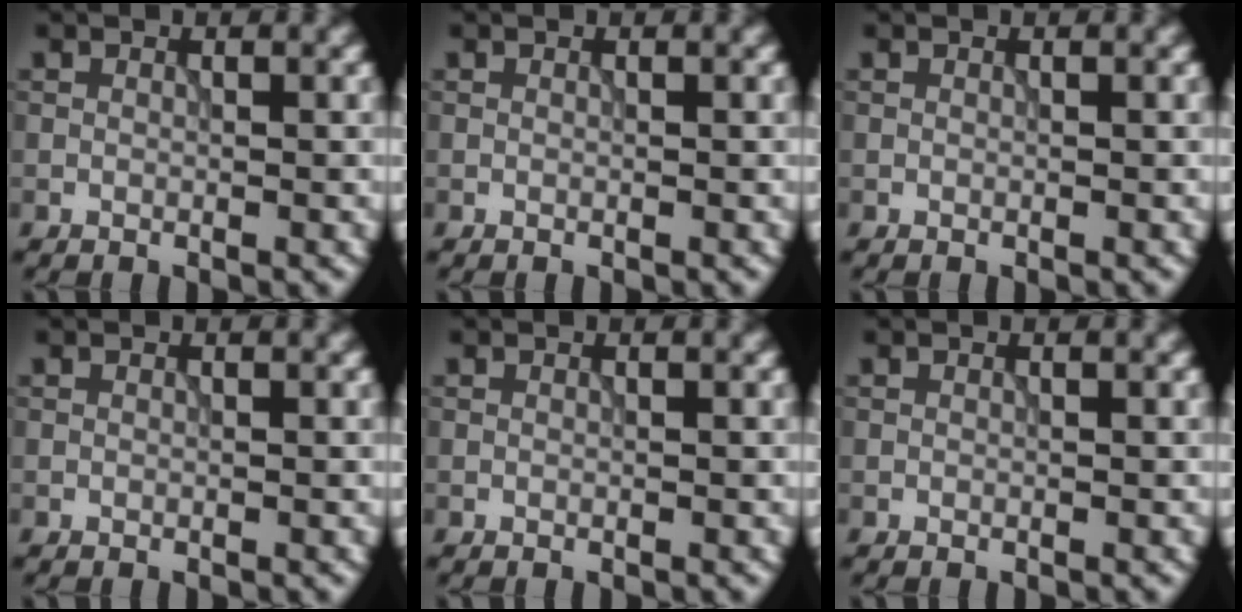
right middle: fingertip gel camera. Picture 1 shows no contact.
{"total": 0.0}
{"total": 0.0}
{"total": 0.0}
{"total": 0.0}
{"total": 0.0}